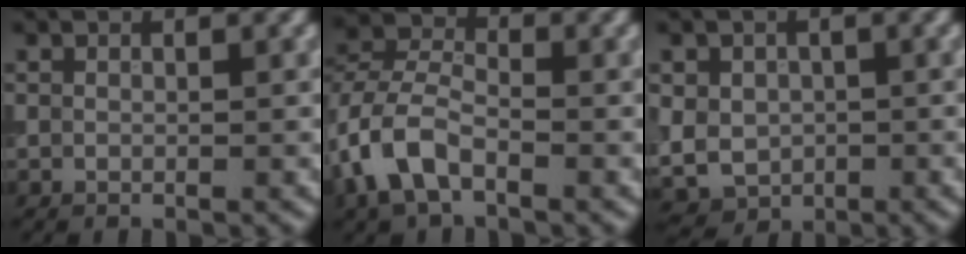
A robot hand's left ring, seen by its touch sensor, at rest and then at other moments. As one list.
[{"total": 5.4, "force": [-2.4, 3.2, 3.5], "torque": [-0.075, 0.004, -0.059]}, {"total": 5.2, "force": [-0.3, 4.5, 2.6], "torque": [-0.050, -0.001, -0.010]}]